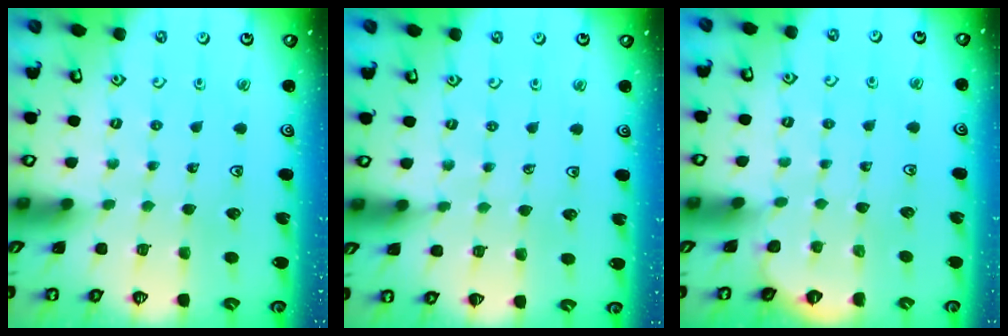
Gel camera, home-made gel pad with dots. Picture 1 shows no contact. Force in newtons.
{"total": 3.0, "press": 3.0, "slide": 0.3}
{"total": 1.8, "press": 1.8, "slide": 0.2}